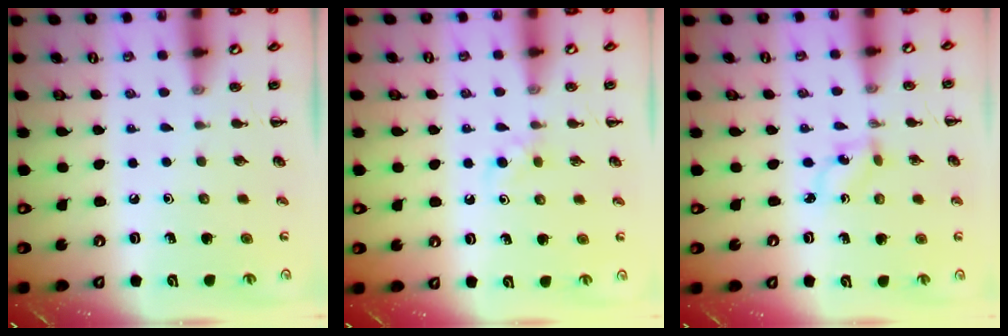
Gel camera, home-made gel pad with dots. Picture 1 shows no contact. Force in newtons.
{"total": 3.6, "press": 3.4, "slide": 1.2}
{"total": 1.7, "press": 1.5, "slide": 0.8}